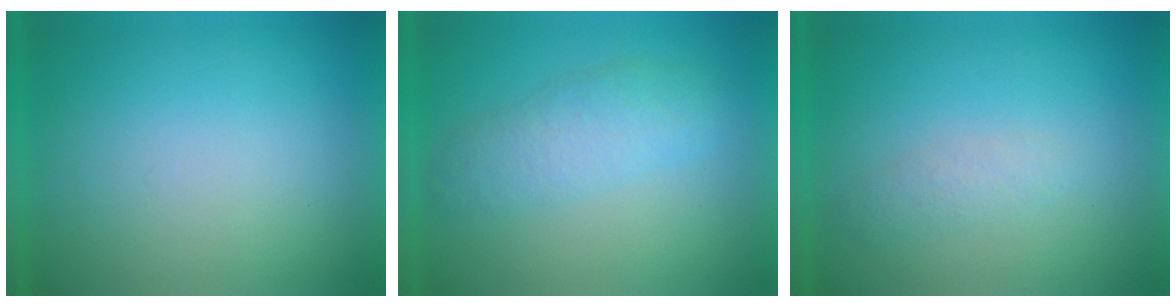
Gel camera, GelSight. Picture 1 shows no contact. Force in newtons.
{"total": 3.6}
{"total": 1.9}